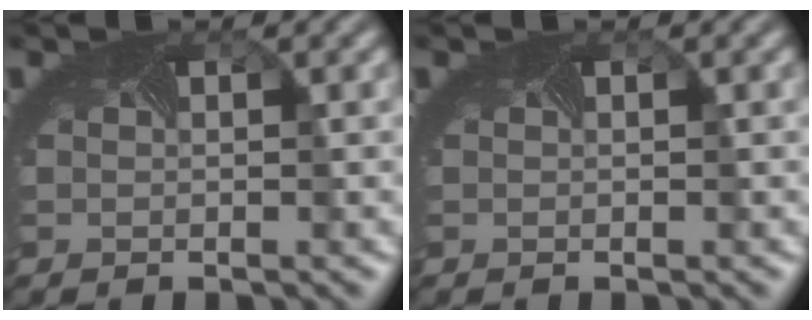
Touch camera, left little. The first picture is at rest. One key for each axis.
{"total": 0.0}